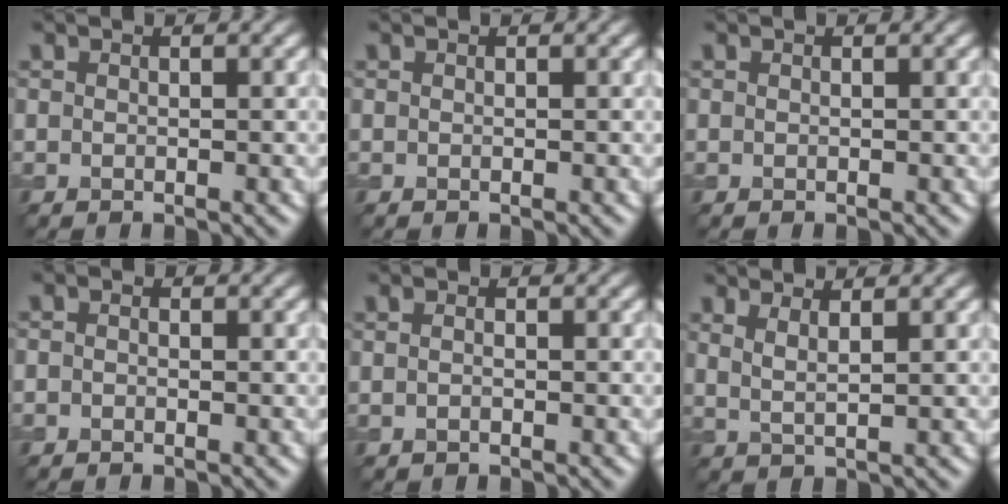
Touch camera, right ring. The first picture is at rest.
{"total": 0.0}
{"total": 0.0}
{"total": 0.6, "force": [-0.2, 0.4, 0.4], "torque": [-0.007, -0.003, -0.007]}
{"total": 0.8, "force": [-0.1, 0.4, 0.7], "torque": [-0.017, -0.003, -0.004]}
{"total": 2.3, "force": [1.3, 0.7, 1.7], "torque": [-0.026, 0.000, 0.022]}